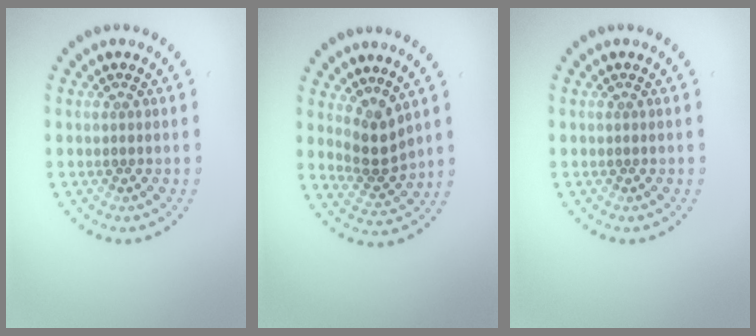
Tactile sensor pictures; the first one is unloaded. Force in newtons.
{"total": 2.7, "press": 2.1, "slide": 1.7}
{"total": 0.0}